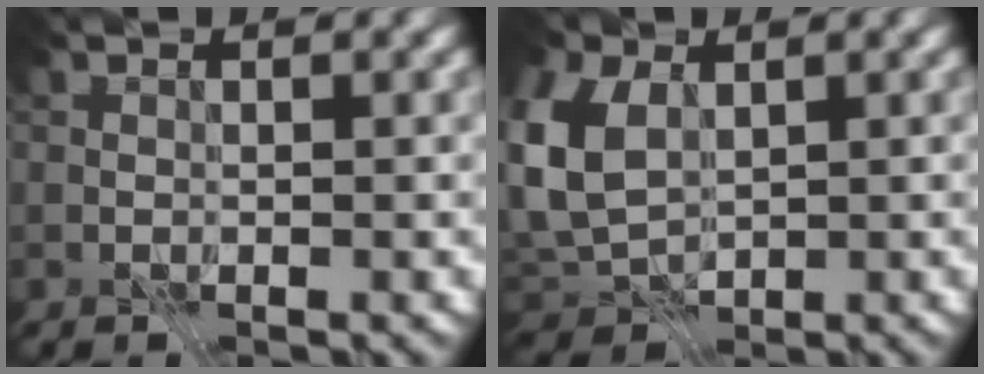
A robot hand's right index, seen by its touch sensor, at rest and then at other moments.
{"total": 6.0, "force": [1.2, 4.3, 3.9], "torque": [-0.108, 0.007, 0.016]}